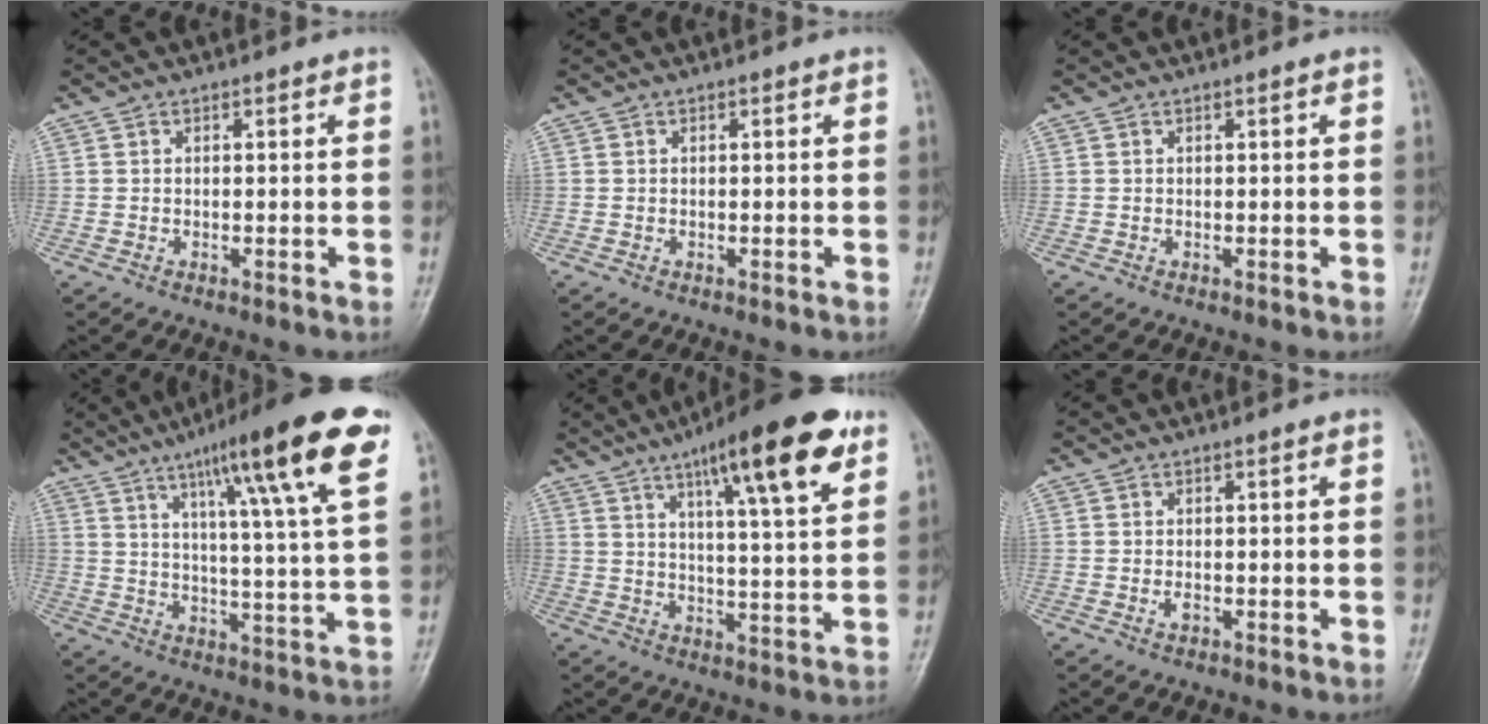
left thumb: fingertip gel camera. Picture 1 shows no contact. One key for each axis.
{"total": 0.0}
{"total": 0.0}
{"total": 19.7, "fx": 10.5, "fy": 1.9, "fz": 16.6, "tx": -0.235, "ty": -0.028, "tz": 0.151}
{"total": 17.4, "fx": 9.5, "fy": 3.6, "fz": 14.2, "tx": -0.197, "ty": -0.029, "tz": 0.141}
{"total": 1.2, "fx": -0.3, "fy": 0.6, "fz": 1.0, "tx": -0.019, "ty": 0.004, "tz": -0.004}